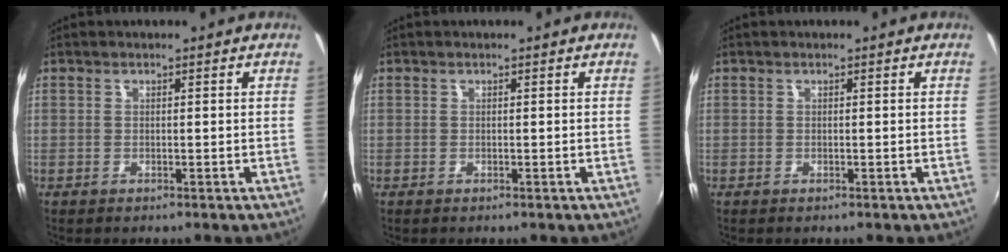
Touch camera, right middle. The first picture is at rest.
{"total": 0.0}
{"total": 0.0}